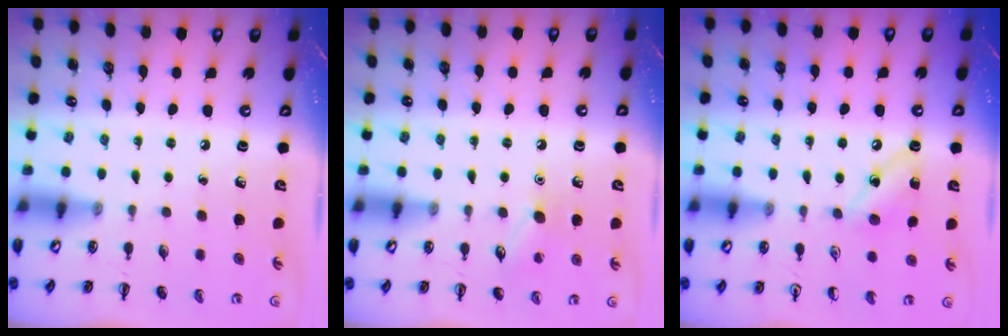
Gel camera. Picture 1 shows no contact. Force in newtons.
{"total": 8.6, "press": 8.3, "slide": 2.1}
{"total": 6.7, "press": 6.5, "slide": 1.5}